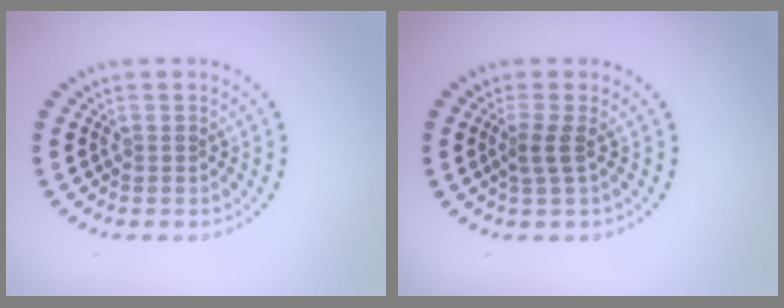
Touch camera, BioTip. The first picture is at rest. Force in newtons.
{"total": 1.7, "press": 1.2, "slide": 1.3}